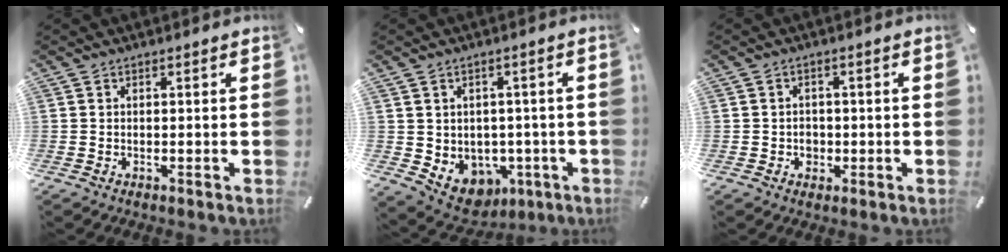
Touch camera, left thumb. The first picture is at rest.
{"total": 5.8, "force": [-0.2, 5.7, 1.2], "torque": [-0.027, -0.016, 0.005]}
{"total": 2.5, "force": [-0.4, 2.4, 0.7], "torque": [-0.007, 0.001, -0.011]}